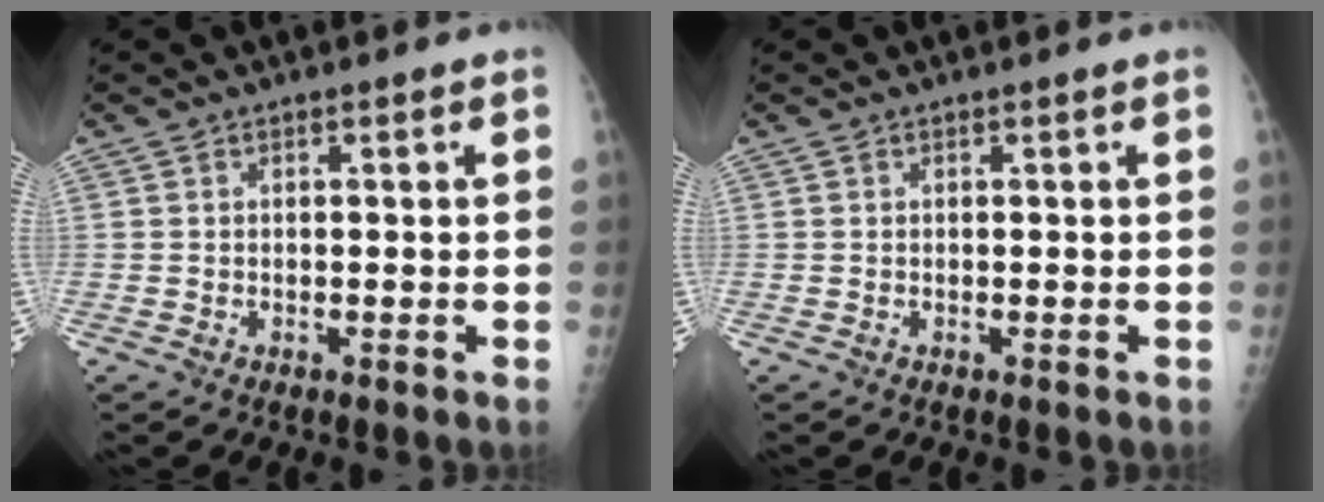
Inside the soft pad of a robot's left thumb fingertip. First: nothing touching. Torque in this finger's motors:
{"motor_torque": [0.49, 0.49, -0.01, 0.00, 0.00]}